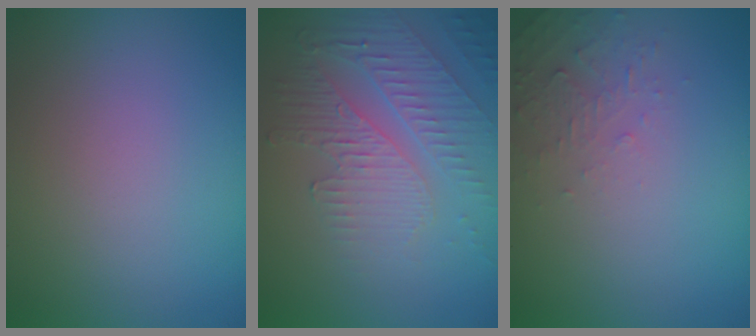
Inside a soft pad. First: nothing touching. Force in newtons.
{"total": 5.0, "press": 3.4, "slide": 3.6}
{"total": 1.7, "press": 1.7, "slide": 0.2}